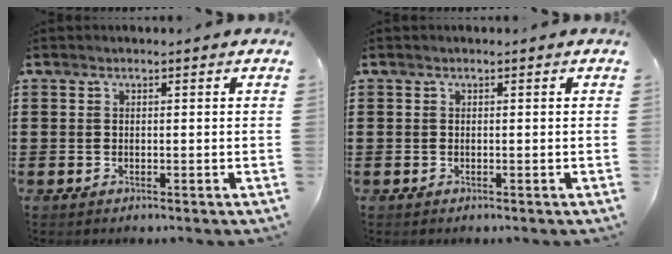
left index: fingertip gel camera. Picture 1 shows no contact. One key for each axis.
{"total": 0.0}